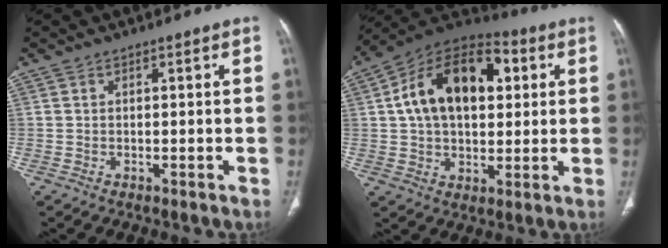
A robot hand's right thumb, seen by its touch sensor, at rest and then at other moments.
{"total": 20.3, "force": [4.7, 12.5, 15.3], "torque": [-0.224, 0.017, 0.069]}